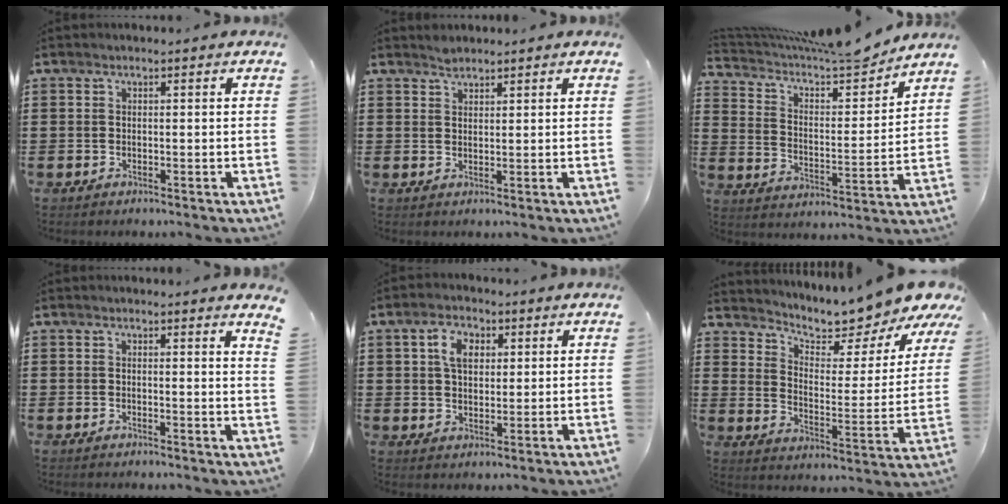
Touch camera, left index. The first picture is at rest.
{"total": 1.6, "force": [1.5, 0.5, 0.2], "torque": [-0.007, 0.000, 0.030]}
{"total": 8.5, "force": [7.8, 1.1, 3.1], "torque": [-0.081, -0.061, 0.129]}
{"total": 1.3, "force": [1.2, -0.3, 0.6], "torque": [-0.006, -0.007, 0.020]}
{"total": 5.0, "force": [1.9, 3.2, 3.3], "torque": [-0.060, 0.010, 0.027]}
{"total": 7.8, "force": [7.5, 1.0, 2.1], "torque": [-0.054, -0.068, 0.119]}